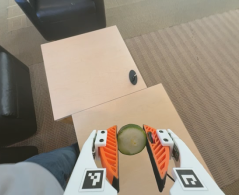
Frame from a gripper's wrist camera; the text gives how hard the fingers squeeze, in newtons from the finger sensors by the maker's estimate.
{"total": 10.7, "left": 11.2, "right": 10.2}